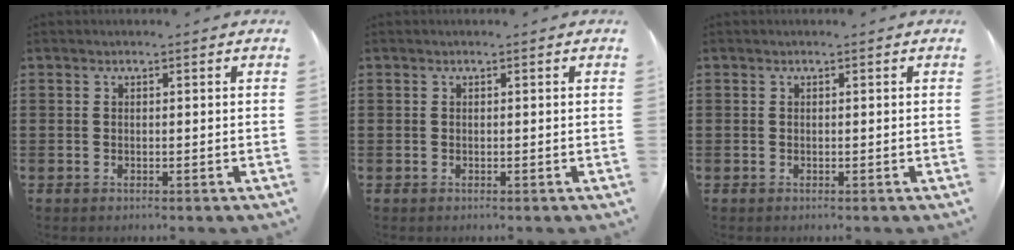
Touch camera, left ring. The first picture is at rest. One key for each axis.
{"total": 0.0}
{"total": 0.0}